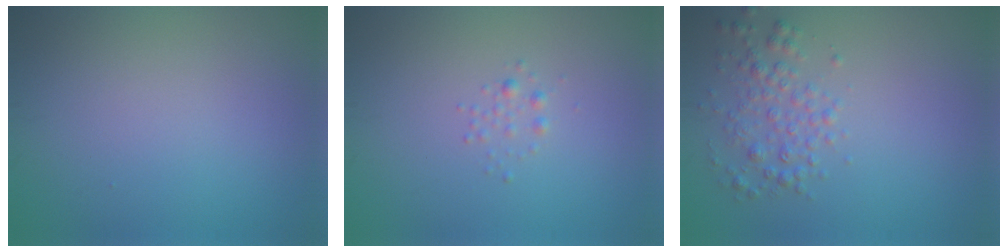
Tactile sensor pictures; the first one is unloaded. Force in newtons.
{"total": 0.8, "press": 0.8, "slide": 0.0}
{"total": 2.5, "press": 2.5, "slide": 0.1}